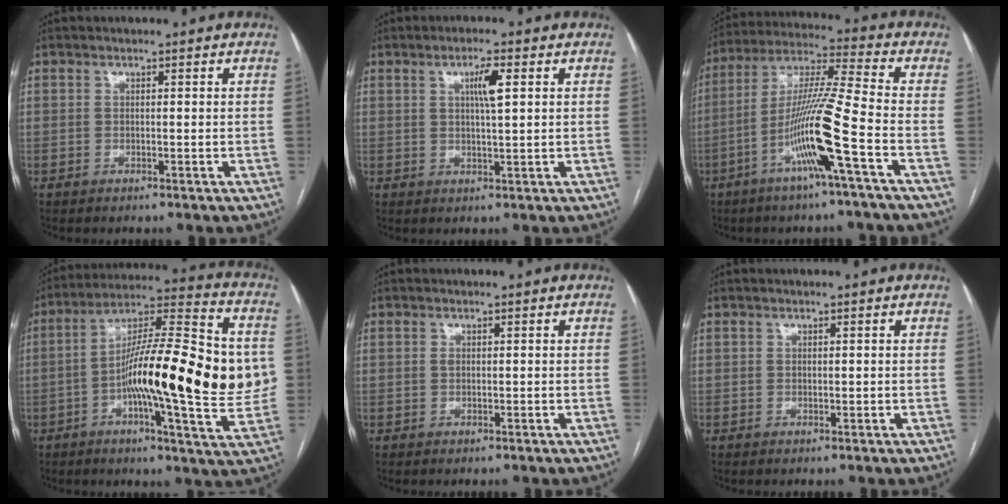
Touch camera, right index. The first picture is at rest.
{"total": 3.9, "force": [1.3, 0.3, 3.7], "torque": [-0.064, 0.001, 0.021]}
{"total": 13.5, "force": [-5.3, -1.3, 12.3], "torque": [-0.240, 0.001, -0.104]}
{"total": 23.4, "force": [-1.9, 3.6, 23.1], "torque": [-0.325, 0.029, -0.032]}
{"total": 0.5, "force": [0.1, 0.3, 0.4], "torque": [-0.009, 0.000, 0.001]}
{"total": 0.0}